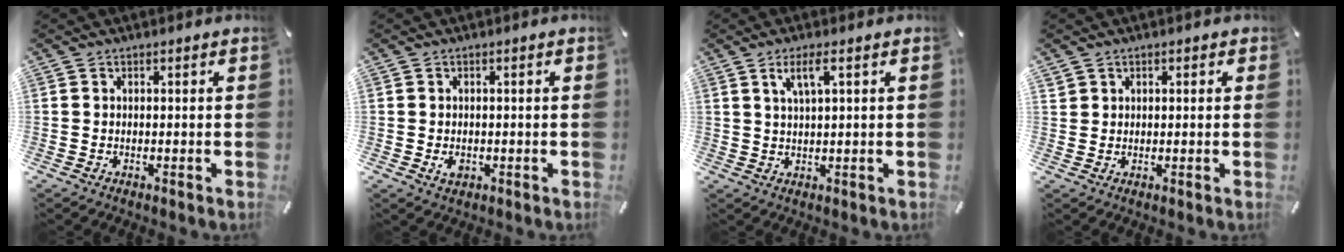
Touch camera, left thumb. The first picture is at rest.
{"total": 2.1, "force": [-0.6, 1.5, 1.5], "torque": [-0.033, -0.001, -0.012]}
{"total": 4.9, "force": [2.2, 1.1, 4.2], "torque": [-0.088, 0.003, 0.036]}
{"total": 1.8, "force": [0.7, 1.7, 0.1], "torque": [0.005, -0.001, 0.010]}